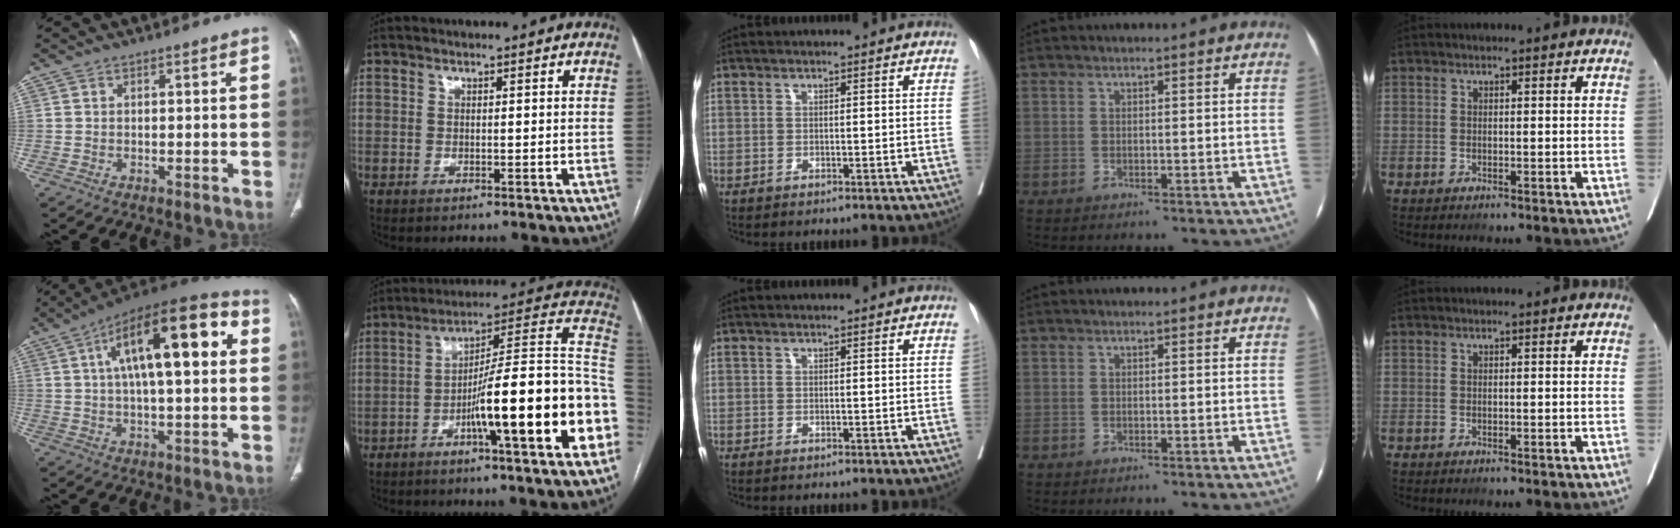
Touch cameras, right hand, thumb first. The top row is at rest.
{"thumb": {"total": 21.7, "force": [5.2, 7.8, 19.5], "torque": [-0.296, 0.026, 0.072]}, "index": {"total": 22.3, "force": [-6.6, 1.6, 21.2], "torque": [-0.230, 0.023, -0.097]}}